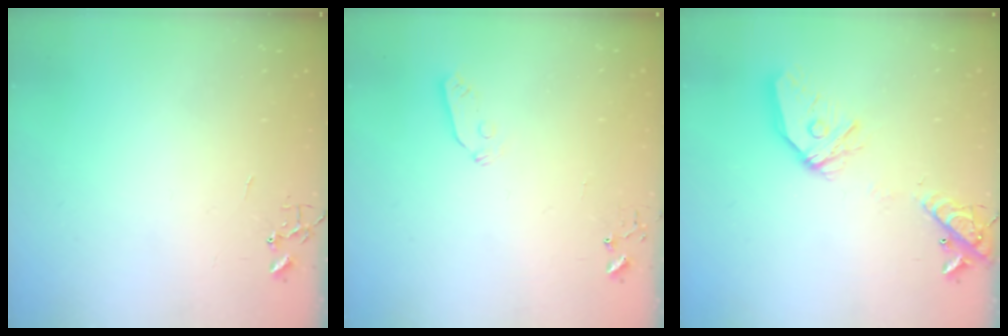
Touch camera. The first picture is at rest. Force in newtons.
{"total": 4.6, "press": 4.6, "slide": 0.3}
{"total": 18.3, "press": 18.2, "slide": 2.6}